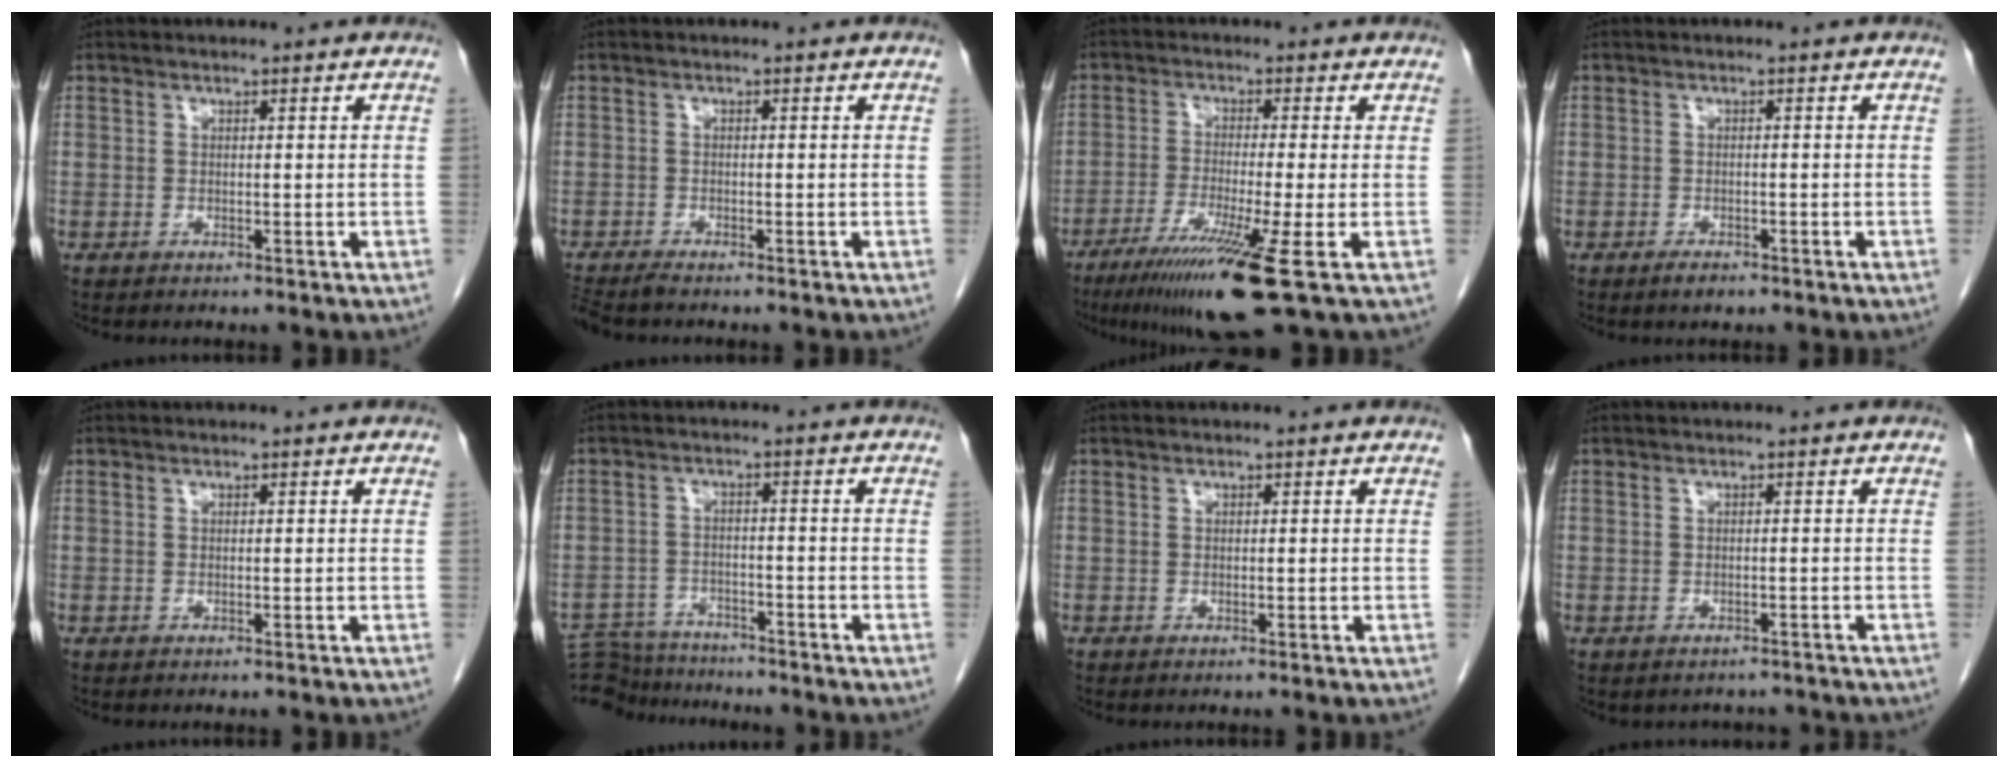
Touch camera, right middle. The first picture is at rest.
{"total": 2.9, "force": [-2.6, 0.1, 1.2], "torque": [-0.022, -0.009, -0.046]}
{"total": 11.6, "force": [-6.5, -1.2, 9.5], "torque": [-0.169, -0.040, -0.113]}
{"total": 1.7, "force": [-1.3, 0.7, 0.9], "torque": [-0.017, -0.001, -0.017]}
{"total": 0.0}
{"total": 10.0, "force": [-9.6, 2.4, 1.4], "torque": [-0.026, 0.007, -0.150]}
{"total": 0.0}
{"total": 2.1, "force": [-1.8, 1.1, 0.0], "torque": [0.000, 0.004, -0.024]}